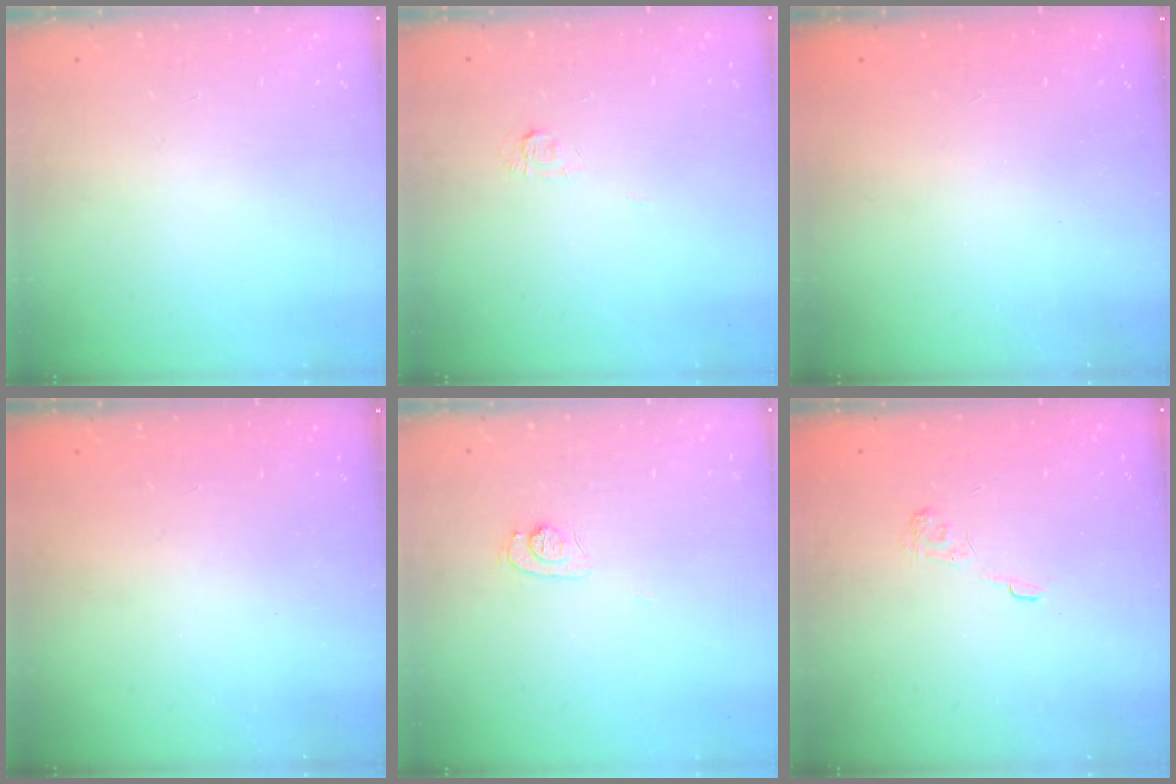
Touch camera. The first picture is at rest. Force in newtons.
{"total": 3.9, "press": 3.9, "slide": 0.4}
{"total": 2.3, "press": 2.2, "slide": 0.8}
{"total": 2.5, "press": 2.4, "slide": 0.7}
{"total": 7.3, "press": 7.2, "slide": 0.8}
{"total": 2.9, "press": 2.4, "slide": 1.5}